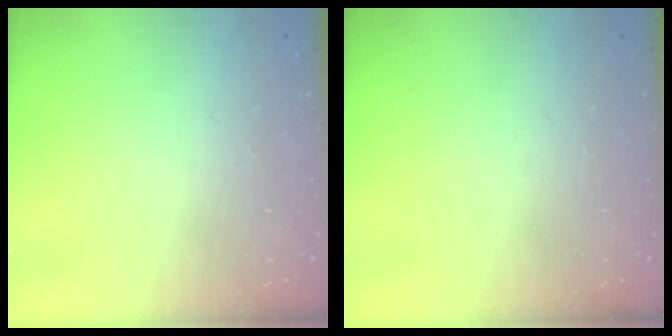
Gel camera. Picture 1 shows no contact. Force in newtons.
{"total": 0.0}